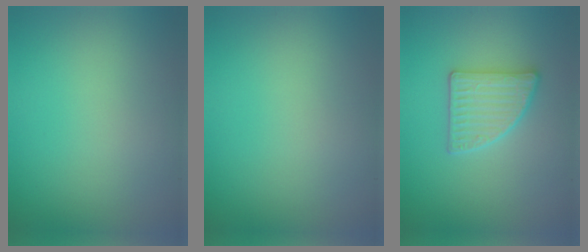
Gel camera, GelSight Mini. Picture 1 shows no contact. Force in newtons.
{"total": 0.0}
{"total": 3.1, "press": 3.0, "slide": 1.0}